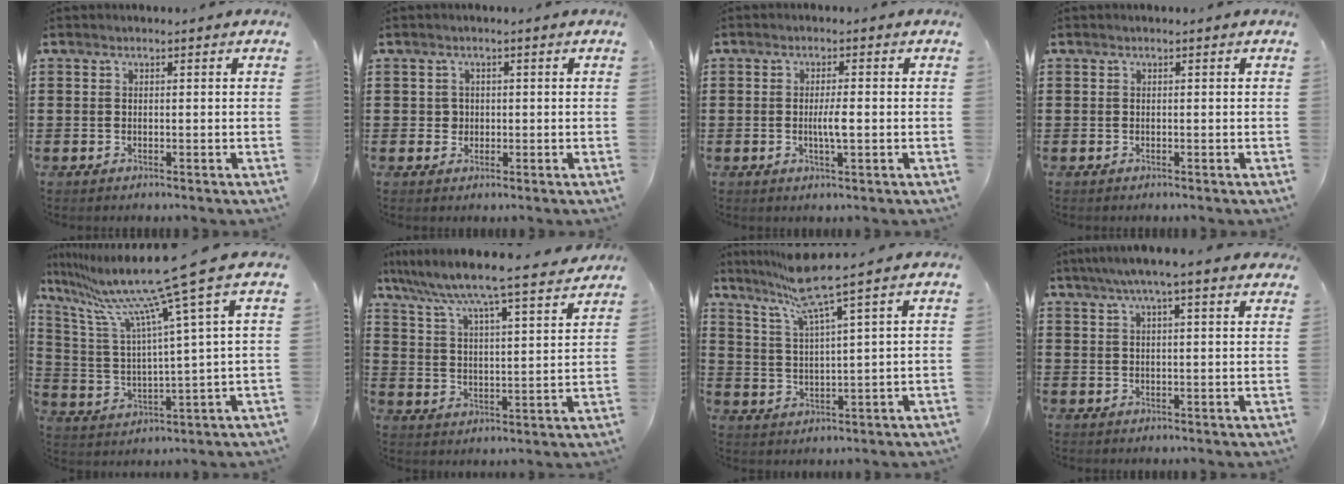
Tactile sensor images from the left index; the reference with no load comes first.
{"total": 1.6, "force": [0.2, 1.5, 0.3], "torque": [-0.013, 0.009, 0.001]}
{"total": 3.0, "force": [-0.3, 0.4, 3.0], "torque": [-0.054, -0.002, -0.007]}
{"total": 0.0}
{"total": 12.9, "force": [9.5, -0.5, 8.8], "torque": [-0.208, -0.051, 0.150]}
{"total": 6.2, "force": [5.8, -0.8, 2.2], "torque": [-0.071, -0.048, 0.090]}
{"total": 7.7, "force": [5.9, -0.5, 5.0], "torque": [-0.117, -0.021, 0.100]}
{"total": 5.3, "force": [4.0, 0.3, 3.5], "torque": [-0.079, -0.003, 0.070]}